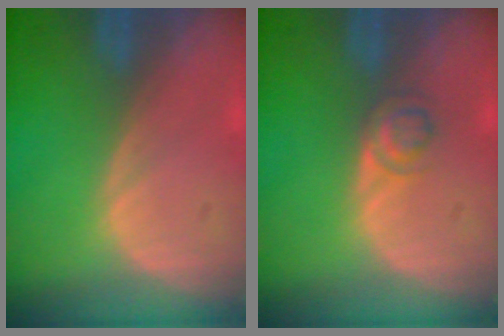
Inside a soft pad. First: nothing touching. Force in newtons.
{"total": 2.7, "press": 2.7, "slide": 0.2}